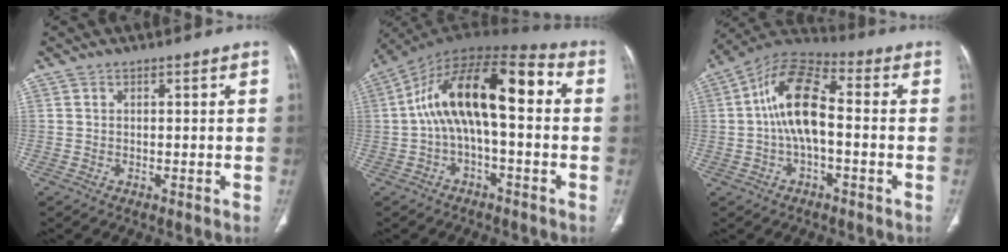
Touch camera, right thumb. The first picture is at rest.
{"total": 17.2, "force": [0.9, 7.4, 15.5], "torque": [-0.254, 0.060, 0.006]}
{"total": 12.9, "force": [-0.3, 6.1, 11.4], "torque": [-0.209, 0.040, -0.017]}